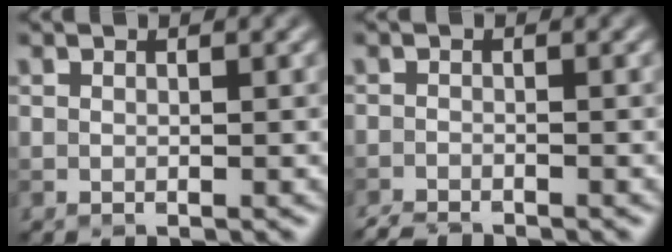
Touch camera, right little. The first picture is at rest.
{"total": 2.0, "force": [-2.0, 0.1, 0.4], "torque": [-0.006, -0.007, -0.039]}